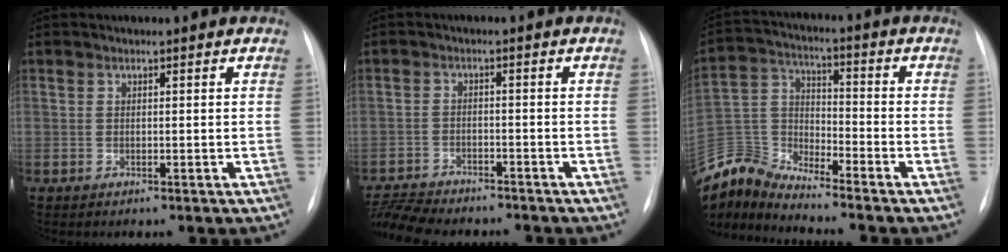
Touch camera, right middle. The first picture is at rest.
{"total": 11.1, "force": [-10.1, 2.4, 3.8], "torque": [-0.077, 0.001, -0.156]}
{"total": 10.4, "force": [-10.4, 0.2, 0.3], "torque": [-0.022, 0.034, -0.210]}